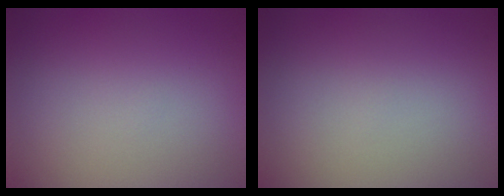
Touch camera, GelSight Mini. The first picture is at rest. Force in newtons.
{"total": 0.0}